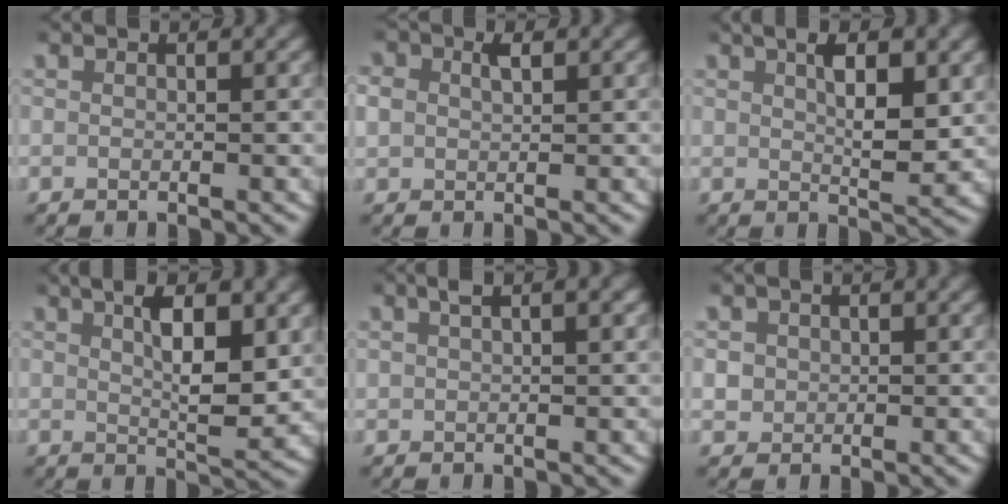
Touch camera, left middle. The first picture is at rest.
{"total": 2.3, "force": [0.5, 1.9, 1.3], "torque": [-0.040, 0.003, 0.013]}
{"total": 5.5, "force": [2.5, 2.1, 4.5], "torque": [-0.061, 0.000, 0.040]}
{"total": 6.3, "force": [2.9, 2.3, 5.1], "torque": [-0.076, -0.004, 0.049]}
{"total": 2.0, "force": [1.2, 0.7, 1.5], "torque": [-0.023, 0.013, 0.021]}
{"total": 2.6, "force": [0.2, 2.5, 0.7], "torque": [-0.026, -0.006, 0.008]}